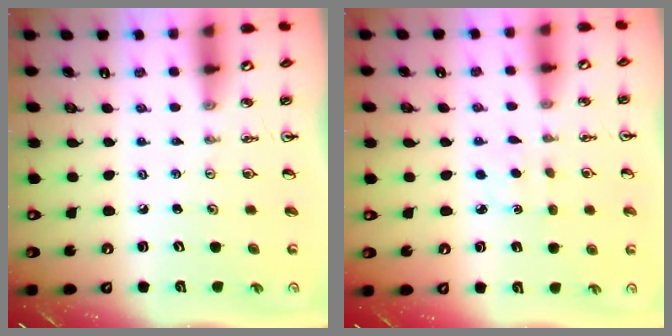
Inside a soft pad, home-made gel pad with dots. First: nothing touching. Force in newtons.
{"total": 2.3, "press": 2.3, "slide": 0.3}